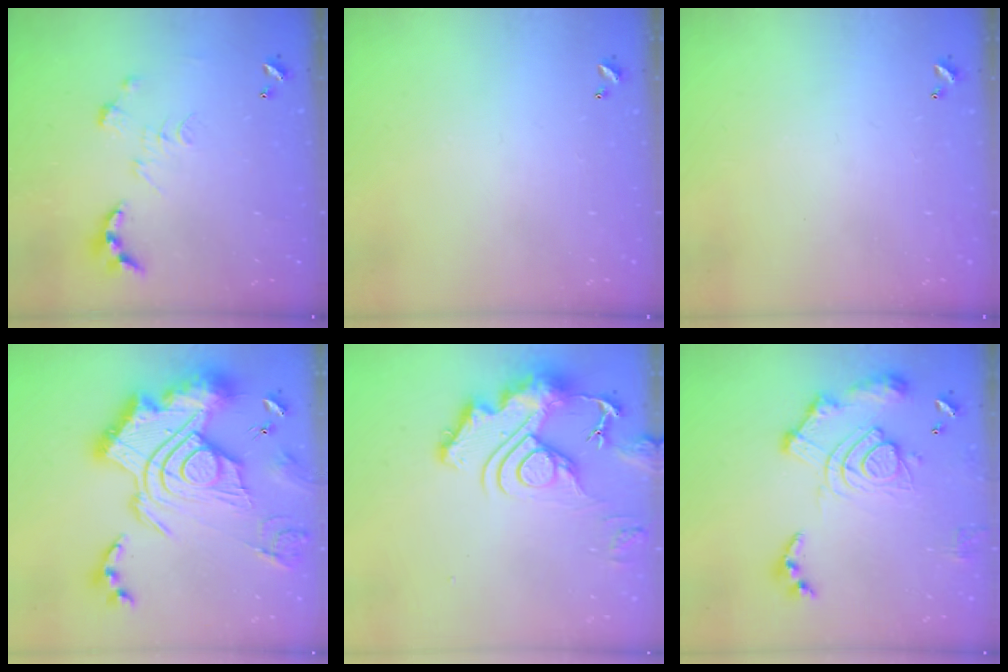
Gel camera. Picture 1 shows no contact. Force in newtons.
{"total": 0.0}
{"total": 0.0}
{"total": 3.9, "press": 3.0, "slide": 2.5}
{"total": 16.4, "press": 16.3, "slide": 1.5}
{"total": 16.1, "press": 16.0, "slide": 2.0}